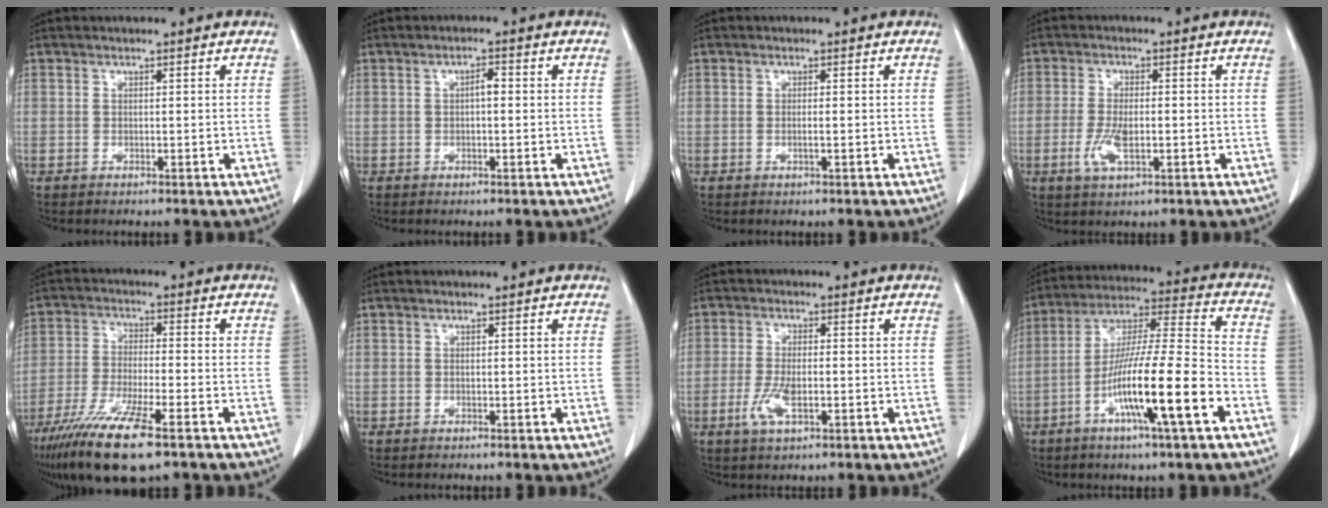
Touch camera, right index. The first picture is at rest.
{"total": 1.7, "force": [0.0, 0.6, 1.6], "torque": [-0.027, 0.005, -0.002]}
{"total": 0.8, "force": [-0.2, -0.1, 0.8], "torque": [-0.016, -0.001, -0.004]}
{"total": 5.0, "force": [-1.4, 1.6, 4.5], "torque": [-0.096, -0.006, -0.022]}
{"total": 13.8, "force": [-8.8, 1.8, 10.4], "torque": [-0.204, -0.039, -0.155]}
{"total": 0.0}
{"total": 5.0, "force": [-1.7, 1.6, 4.4], "torque": [-0.095, -0.005, -0.029]}
{"total": 16.5, "force": [-6.6, 0.2, 15.1], "torque": [-0.275, -0.008, -0.119]}